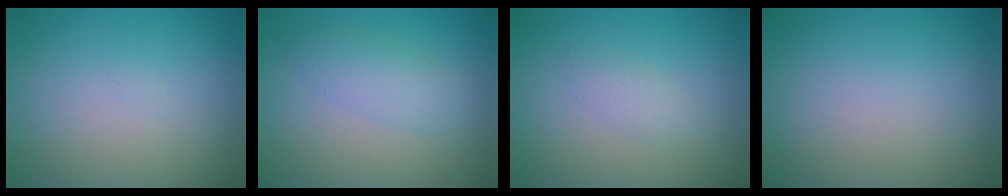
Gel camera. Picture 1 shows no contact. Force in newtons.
{"total": 2.5, "press": 2.5, "slide": 0.1}
{"total": 1.3, "press": 1.3, "slide": 0.1}
{"total": 0.0}